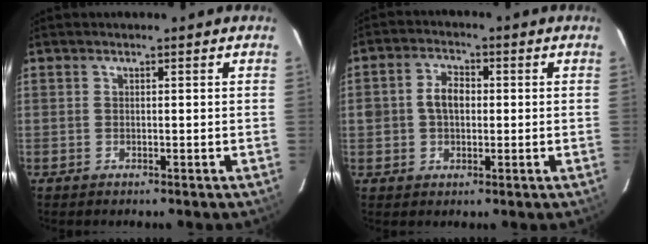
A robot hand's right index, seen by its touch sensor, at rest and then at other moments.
{"total": 5.2, "force": [0.1, 3.9, 3.5], "torque": [-0.065, 0.015, 0.005]}